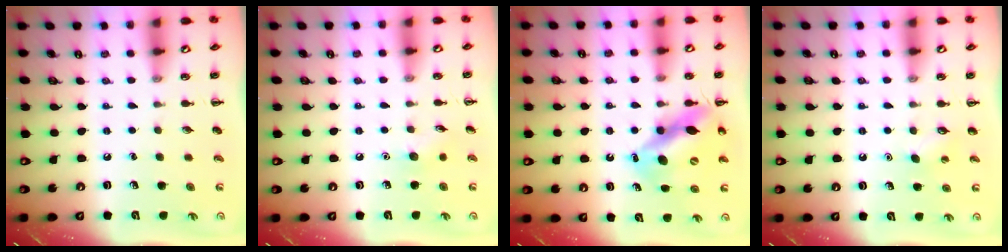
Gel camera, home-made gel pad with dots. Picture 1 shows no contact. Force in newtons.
{"total": 5.9, "press": 5.7, "slide": 1.6}
{"total": 12.2, "press": 11.8, "slide": 3.3}
{"total": 2.9, "press": 2.8, "slide": 0.7}